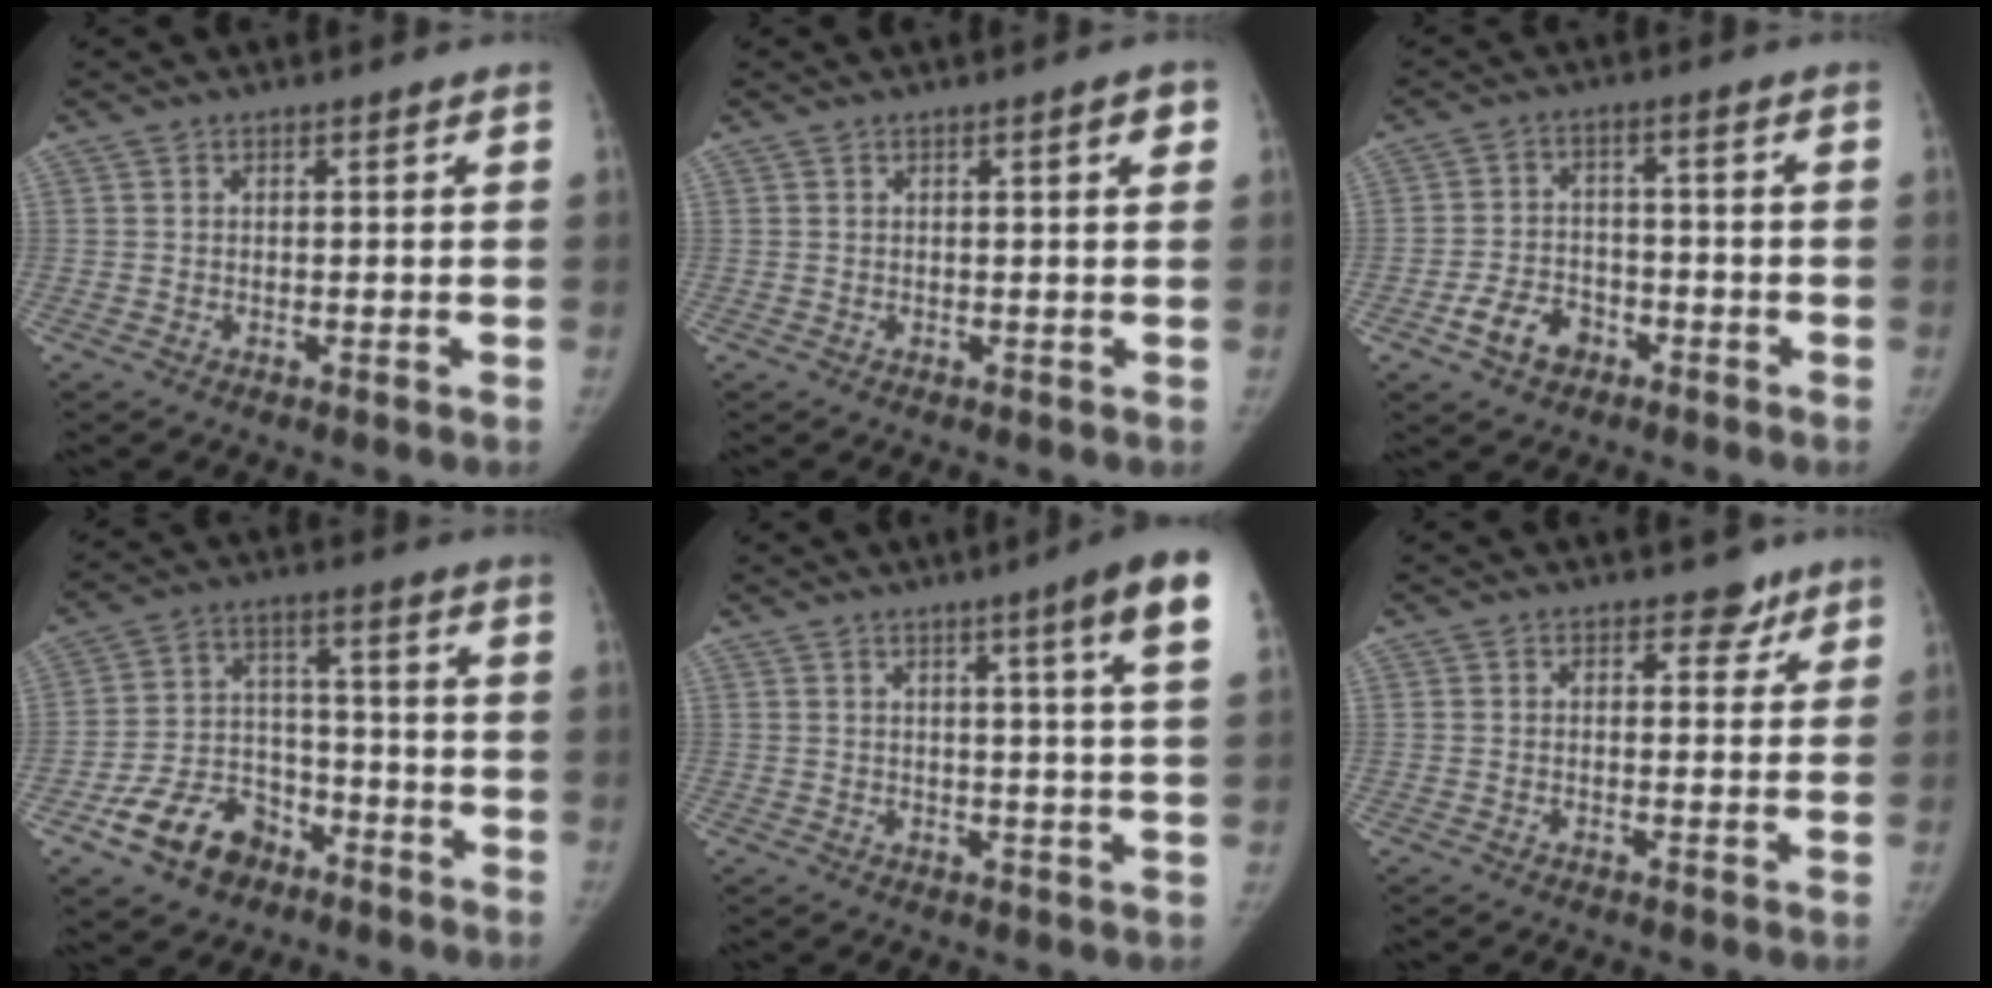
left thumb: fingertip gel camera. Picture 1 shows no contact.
{"total": 2.3, "force": [0.9, 0.4, 2.0], "torque": [-0.022, 0.001, 0.011]}
{"total": 6.8, "force": [-3.9, 4.7, 3.0], "torque": [-0.041, 0.028, -0.064]}
{"total": 12.0, "force": [-7.3, 8.1, 4.9], "torque": [-0.056, 0.056, -0.123]}
{"total": 10.0, "force": [5.6, -0.4, 8.3], "torque": [-0.102, -0.023, 0.059]}
{"total": 3.3, "force": [2.3, 2.1, 1.0], "torque": [0.016, -0.011, 0.027]}